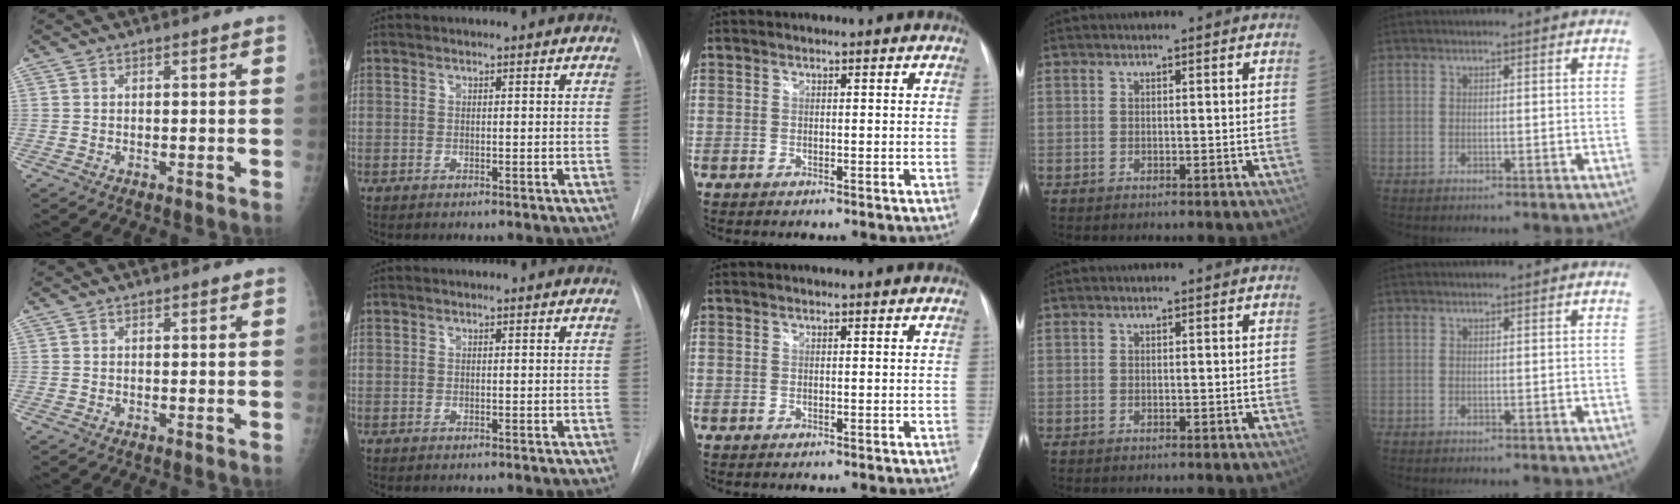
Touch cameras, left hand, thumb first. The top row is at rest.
{}